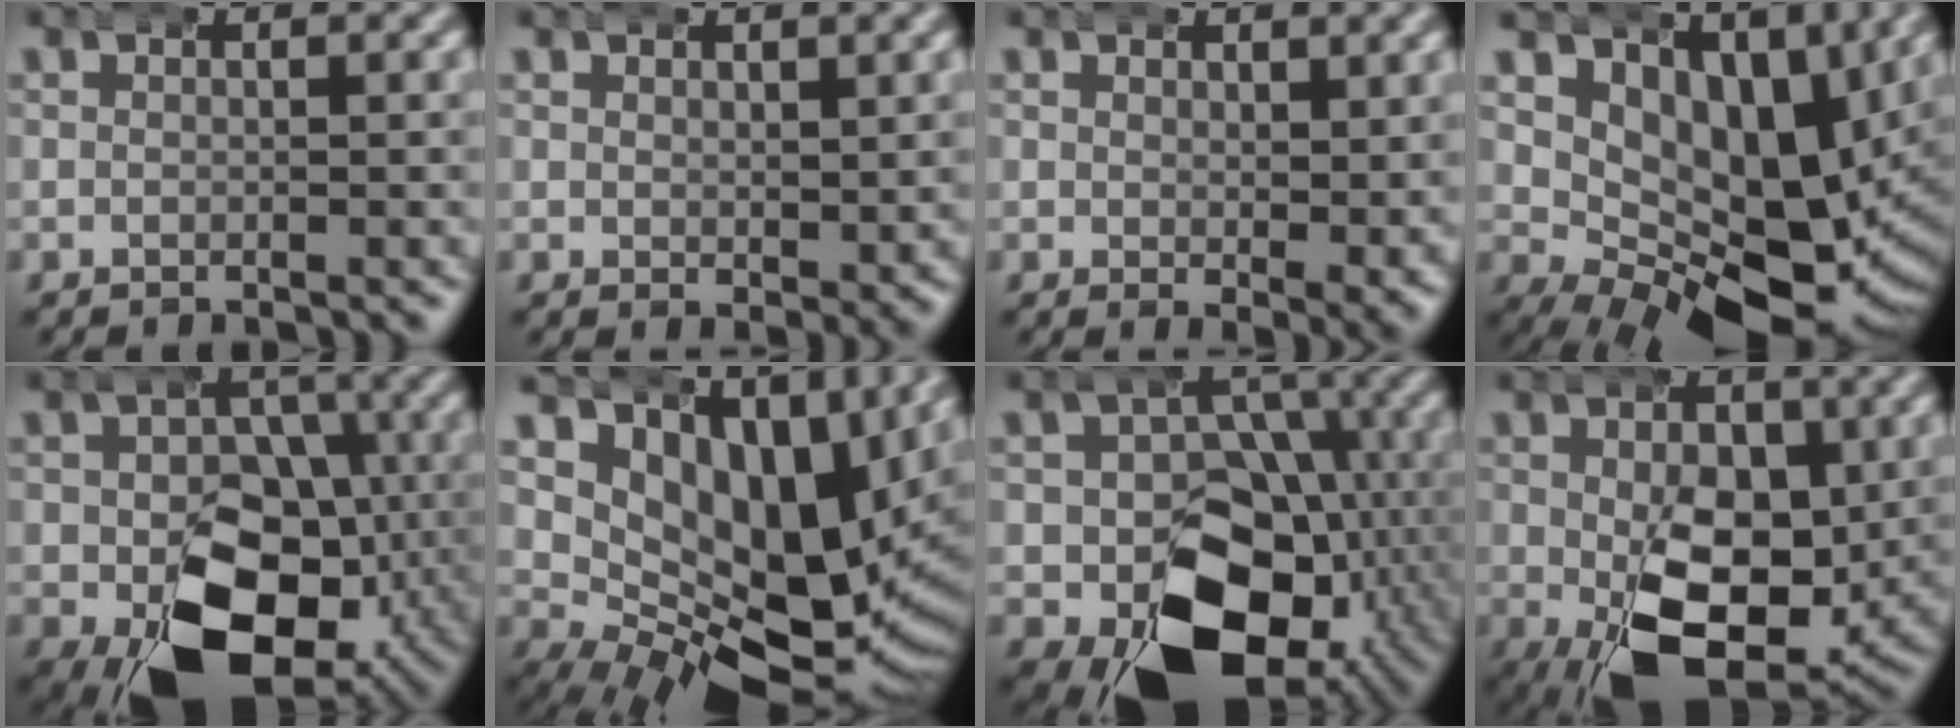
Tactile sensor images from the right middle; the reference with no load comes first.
{"total": 1.9, "force": [1.8, 0.3, 0.4], "torque": [0.003, -0.002, 0.033]}
{"total": 2.3, "force": [1.9, 0.2, 1.2], "torque": [-0.003, -0.005, 0.033]}
{"total": 12.4, "force": [1.9, 7.5, 9.6], "torque": [-0.156, -0.032, 0.044]}
{"total": 12.6, "force": [-2.9, 8.6, 8.7], "torque": [-0.144, -0.049, -0.026]}
{"total": 14.9, "force": [3.5, 8.9, 11.4], "torque": [-0.177, -0.016, 0.063]}
{"total": 16.1, "force": [-4.6, 11.4, 10.3], "torque": [-0.182, -0.071, -0.044]}
{"total": 10.2, "force": [-0.8, 5.9, 8.3], "torque": [-0.154, -0.037, 0.004]}